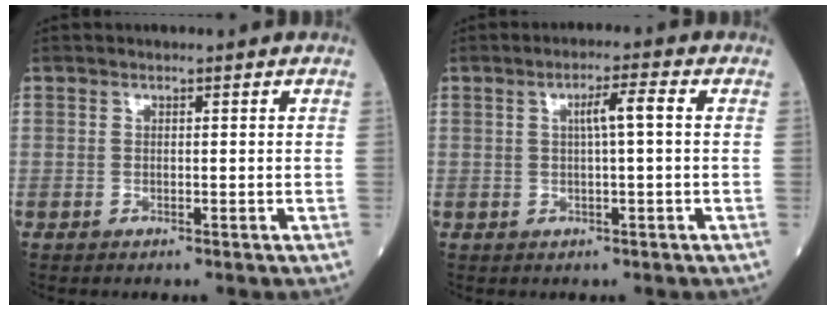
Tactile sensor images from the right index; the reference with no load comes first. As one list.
[{"total": 3.7, "force": [0.6, -0.1, 3.7], "torque": [-0.064, 0.007, 0.009]}]